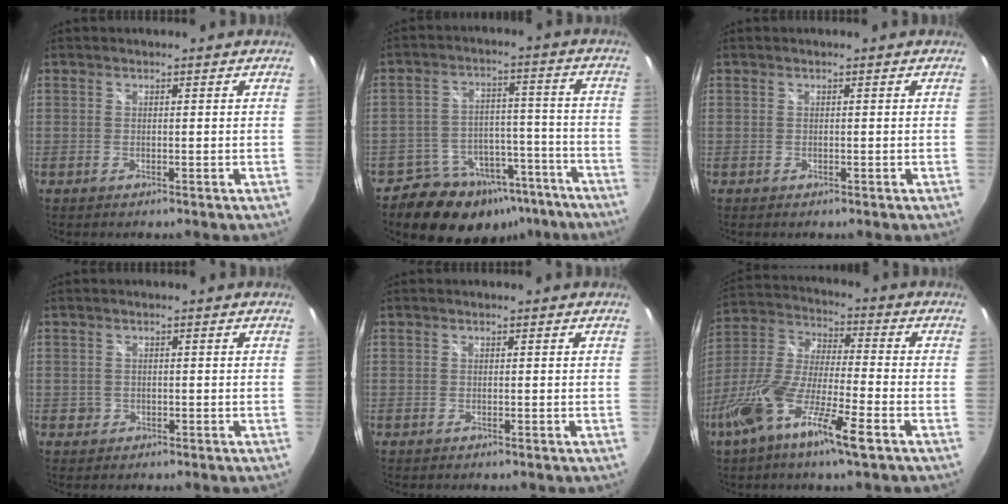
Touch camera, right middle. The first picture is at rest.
{"total": 16.0, "force": [-11.2, 10.0, 5.5], "torque": [-0.105, 0.037, -0.137]}
{"total": 0.0}
{"total": 1.4, "force": [-0.3, 1.3, 0.2], "torque": [-0.004, -0.002, -0.003]}
{"total": 0.0}
{"total": 15.8, "force": [-8.5, 2.4, 13.1], "torque": [-0.272, -0.024, -0.171]}